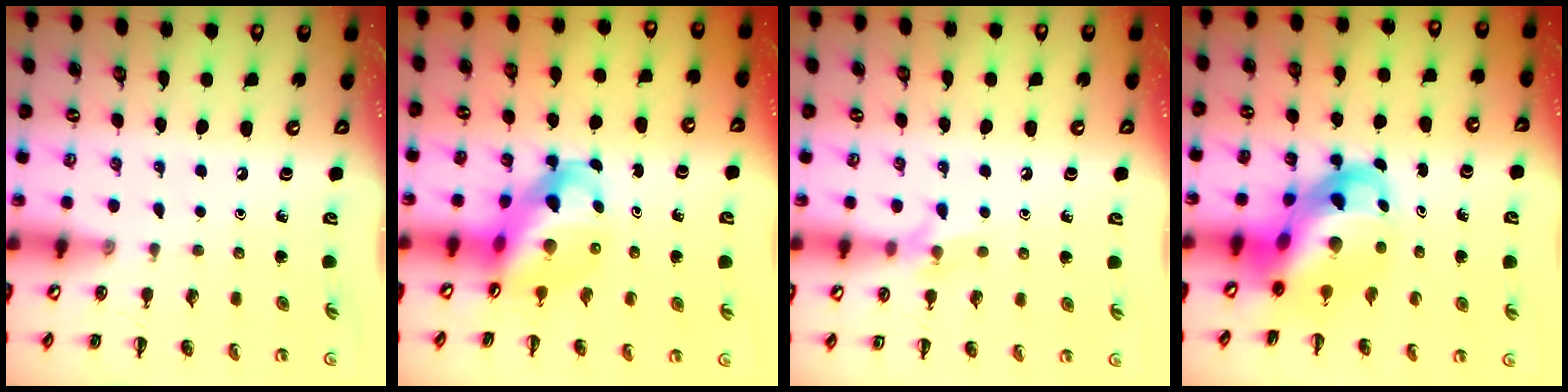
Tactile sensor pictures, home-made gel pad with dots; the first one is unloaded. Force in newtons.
{"total": 10.5, "press": 10.0, "slide": 3.1}
{"total": 7.0, "press": 6.9, "slide": 1.3}
{"total": 9.0, "press": 8.5, "slide": 2.7}